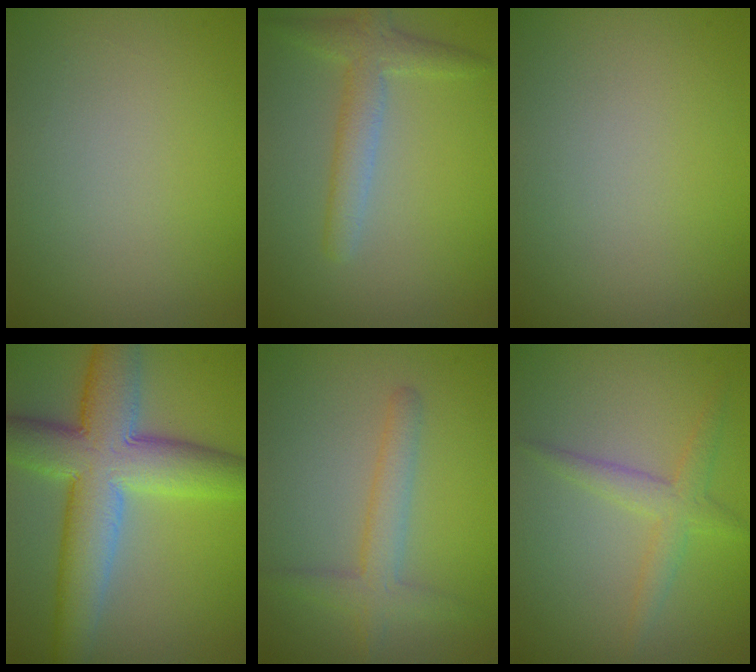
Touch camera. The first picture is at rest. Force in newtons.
{"total": 2.9, "press": 2.9, "slide": 0.1}
{"total": 0.0}
{"total": 9.9, "press": 9.9, "slide": 0.3}
{"total": 2.8, "press": 2.8, "slide": 0.2}
{"total": 2.4, "press": 2.4, "slide": 0.1}